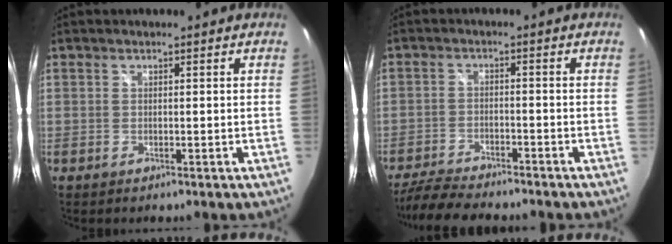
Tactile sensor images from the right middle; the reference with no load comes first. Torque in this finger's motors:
{"motor_torque": [0.69, -0.81, 0.06, 0.04]}